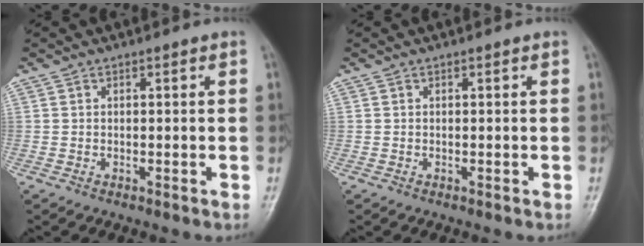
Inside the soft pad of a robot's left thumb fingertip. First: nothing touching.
{"total": 0.0}